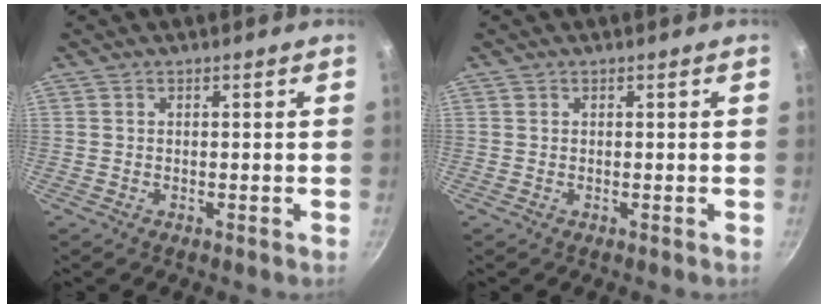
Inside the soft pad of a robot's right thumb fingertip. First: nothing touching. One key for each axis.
{"total": 0.0}